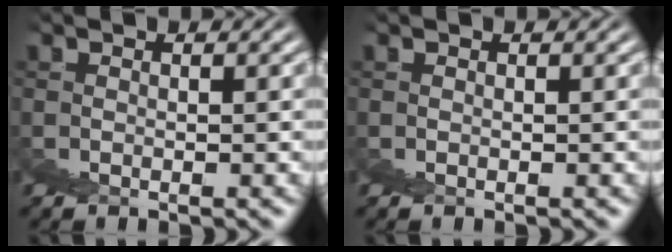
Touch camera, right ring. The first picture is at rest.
{"total": 0.0}